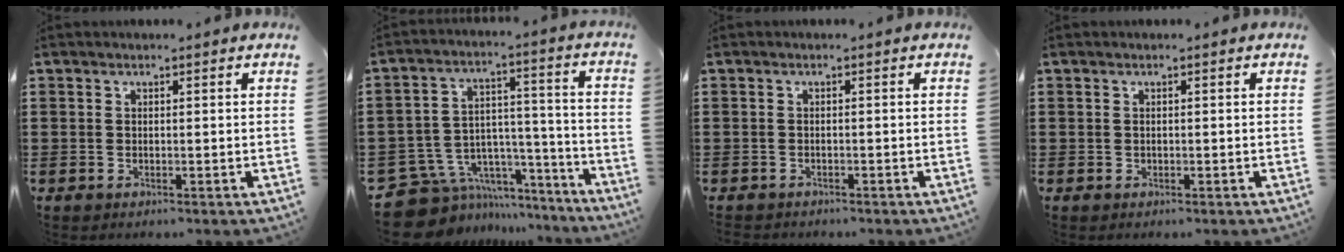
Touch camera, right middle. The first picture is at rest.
{"total": 9.3, "force": [-7.3, 5.3, 1.9], "torque": [-0.061, 0.012, -0.137]}
{"total": 0.8, "force": [-0.7, 0.2, -0.1], "torque": [0.001, 0.002, -0.017]}
{"total": 0.0}